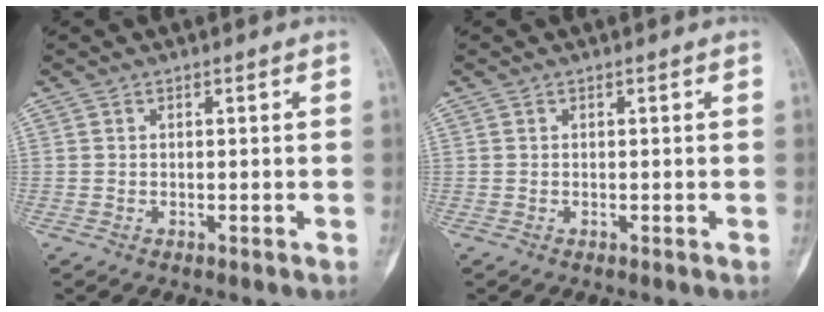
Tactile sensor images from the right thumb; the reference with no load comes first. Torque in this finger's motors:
{"motor_torque": [-0.01, 0.01, 0.00, 0.00, 0.11]}